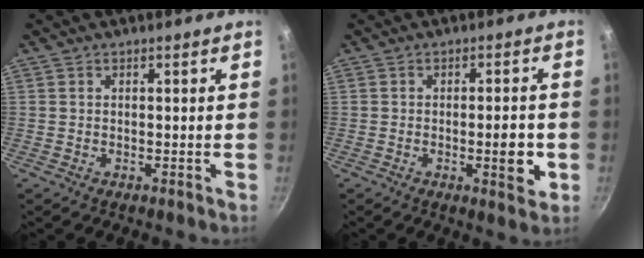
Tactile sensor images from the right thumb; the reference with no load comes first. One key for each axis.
{"total": 6.3, "fx": -1.4, "fy": 2.0, "fz": 5.9, "tx": -0.072, "ty": 0.005, "tz": -0.018}